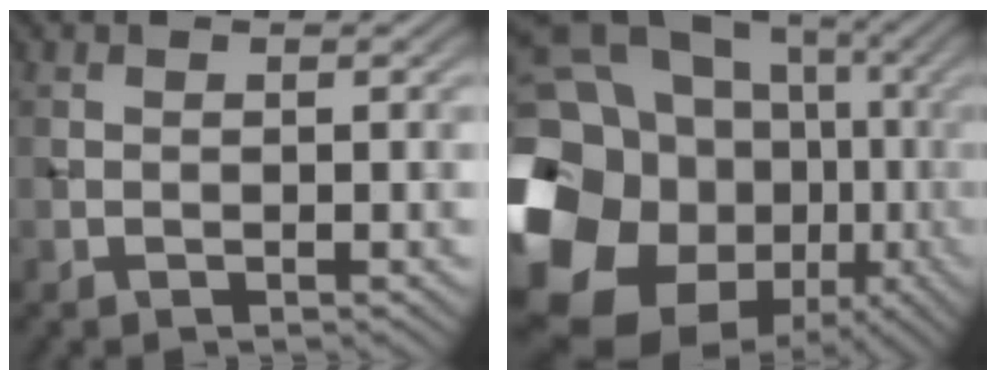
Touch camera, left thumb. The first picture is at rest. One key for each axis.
{"total": 23.9, "fx": -4.3, "fy": 19.8, "fz": 12.7, "tx": -0.281, "ty": -0.043, "tz": -0.099}